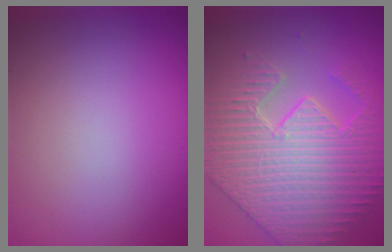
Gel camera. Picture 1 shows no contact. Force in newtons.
{"total": 6.6, "press": 5.7, "slide": 3.3}